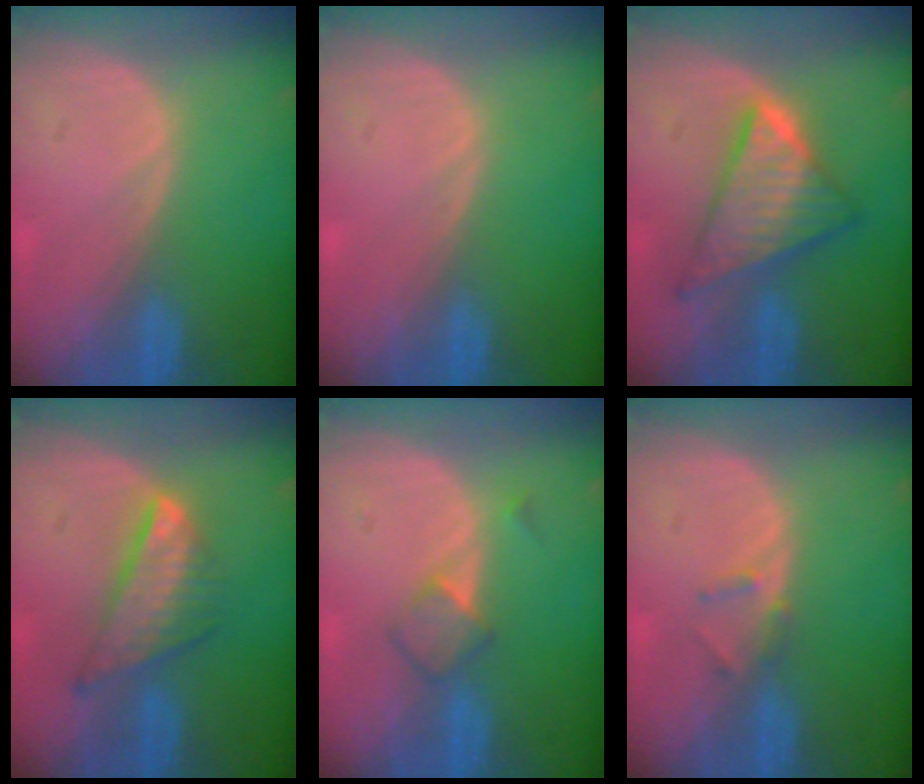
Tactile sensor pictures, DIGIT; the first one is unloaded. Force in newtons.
{"total": 0.0}
{"total": 8.7, "press": 8.7, "slide": 0.7}
{"total": 7.4, "press": 6.5, "slide": 3.6}
{"total": 3.6, "press": 3.3, "slide": 1.2}
{"total": 1.8, "press": 1.5, "slide": 0.9}